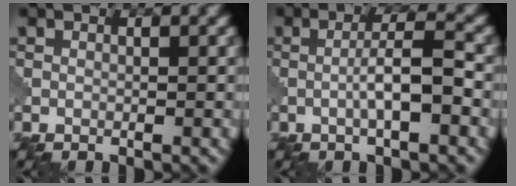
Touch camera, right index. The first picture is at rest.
{"total": 4.1, "force": [-0.9, 0.7, 3.9], "torque": [-0.067, 0.009, -0.020]}